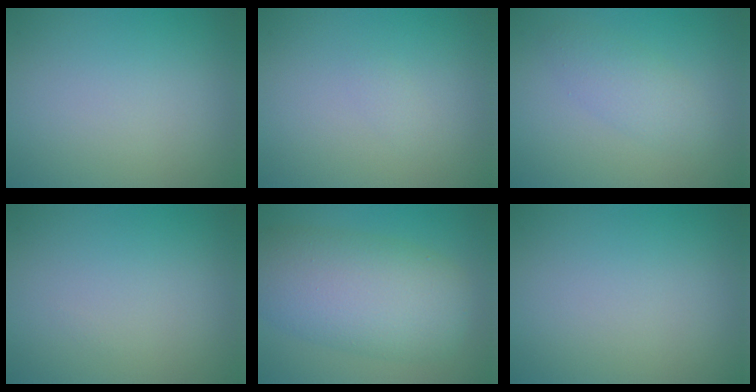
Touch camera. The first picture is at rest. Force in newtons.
{"total": 0.6, "press": 0.6, "slide": 0.1}
{"total": 2.3, "press": 2.3, "slide": 0.2}
{"total": 0.0}
{"total": 9.3, "press": 9.3, "slide": 0.3}
{"total": 0.0}